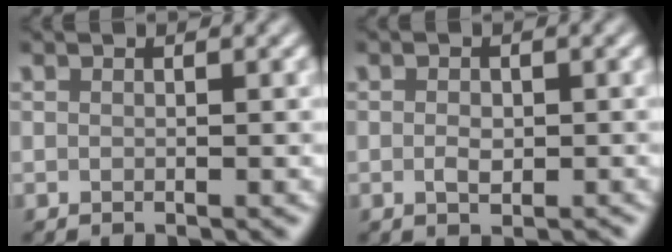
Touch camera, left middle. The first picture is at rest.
{"total": 1.8, "force": [-0.4, 1.0, 1.4], "torque": [-0.025, -0.001, -0.008]}